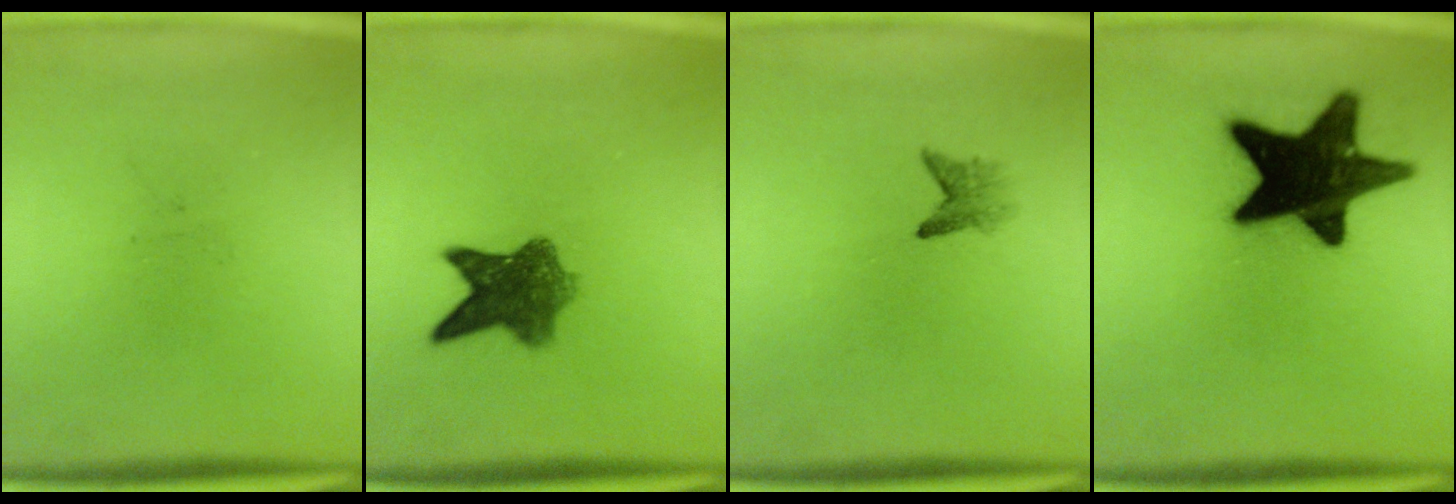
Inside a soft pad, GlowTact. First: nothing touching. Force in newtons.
{"total": 7.1}
{"total": 1.8}
{"total": 19.0}